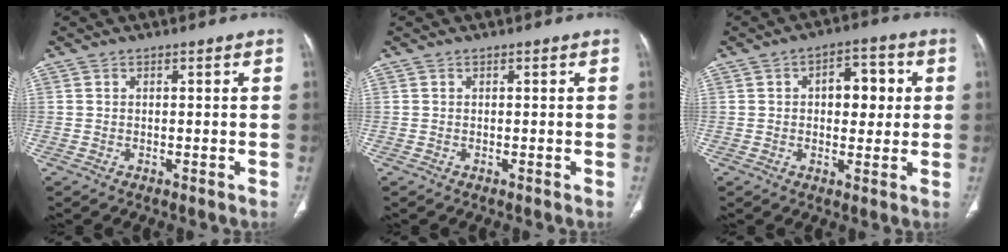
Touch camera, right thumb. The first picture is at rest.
{"total": 0.0}
{"total": 8.2, "force": [1.4, 4.8, 6.5], "torque": [-0.061, 0.011, 0.020]}